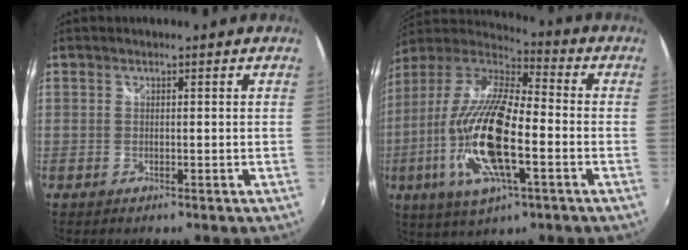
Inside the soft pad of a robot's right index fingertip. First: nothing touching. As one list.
[{"total": 21.2, "force": [-5.6, 7.0, 19.2], "torque": [-0.392, -0.020, -0.113]}]